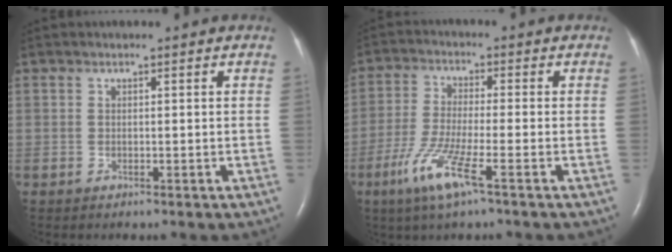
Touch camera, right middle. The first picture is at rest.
{"total": 8.1, "force": [-4.2, 0.2, 6.9], "torque": [-0.146, -0.018, -0.084]}